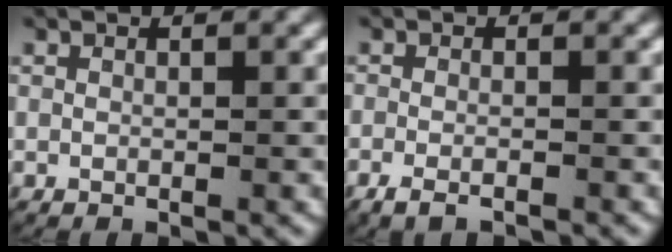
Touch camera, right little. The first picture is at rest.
{"total": 2.4, "force": [-1.9, 1.0, 1.1], "torque": [-0.033, -0.004, -0.033]}